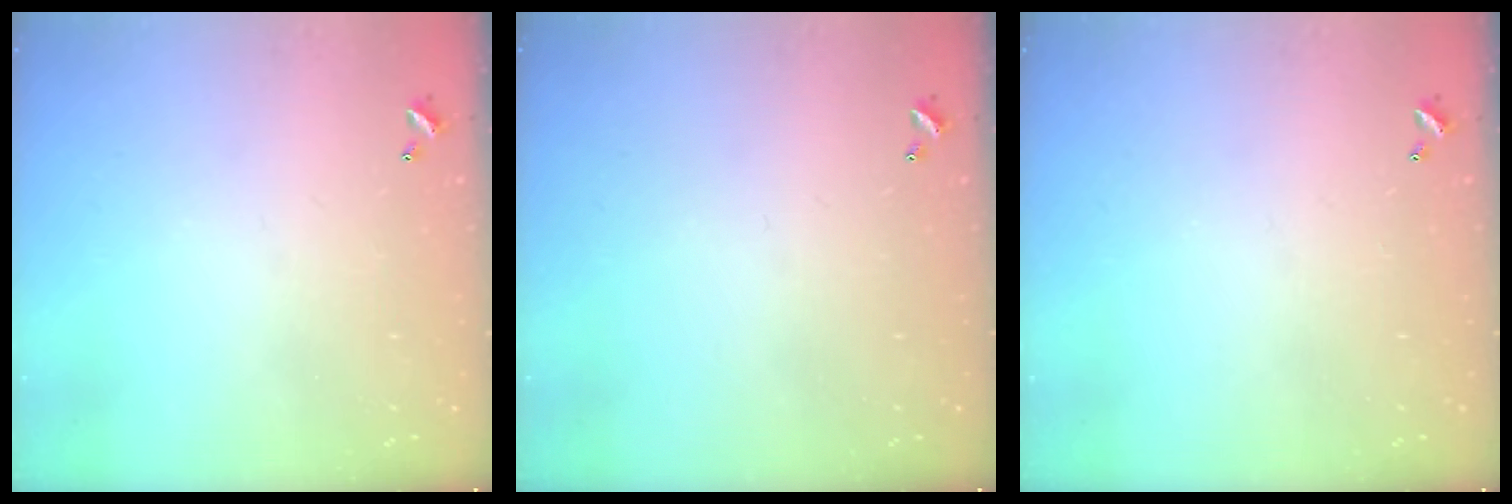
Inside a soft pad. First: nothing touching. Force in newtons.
{"total": 0.0}
{"total": 0.0}